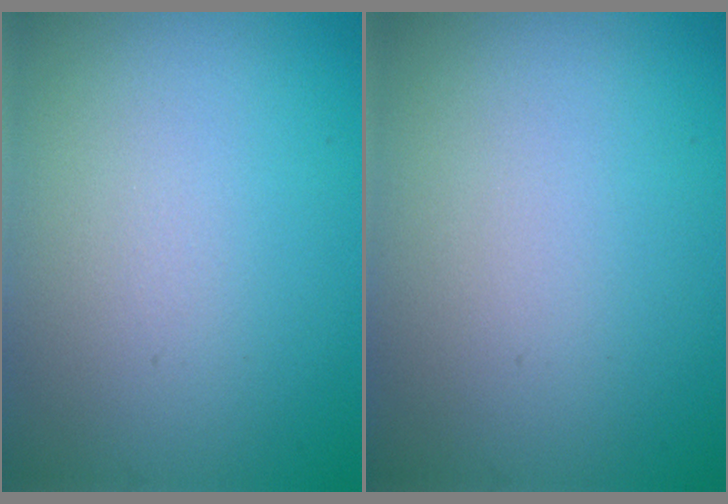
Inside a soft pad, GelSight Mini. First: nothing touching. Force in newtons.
{"total": 0.0}